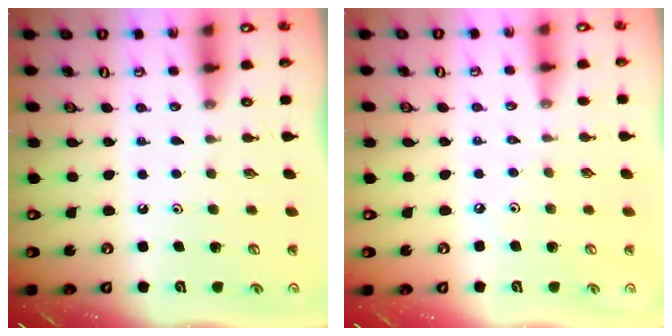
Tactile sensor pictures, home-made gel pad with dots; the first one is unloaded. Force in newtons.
{"total": 2.4, "press": 2.3, "slide": 0.5}